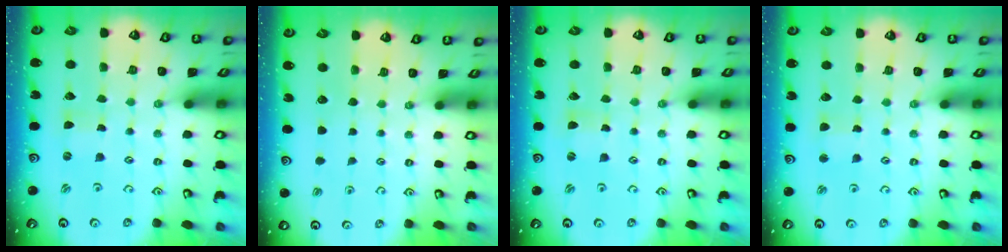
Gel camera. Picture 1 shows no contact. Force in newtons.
{"total": 0.0}
{"total": 0.0}
{"total": 2.6, "press": 2.6, "slide": 0.3}